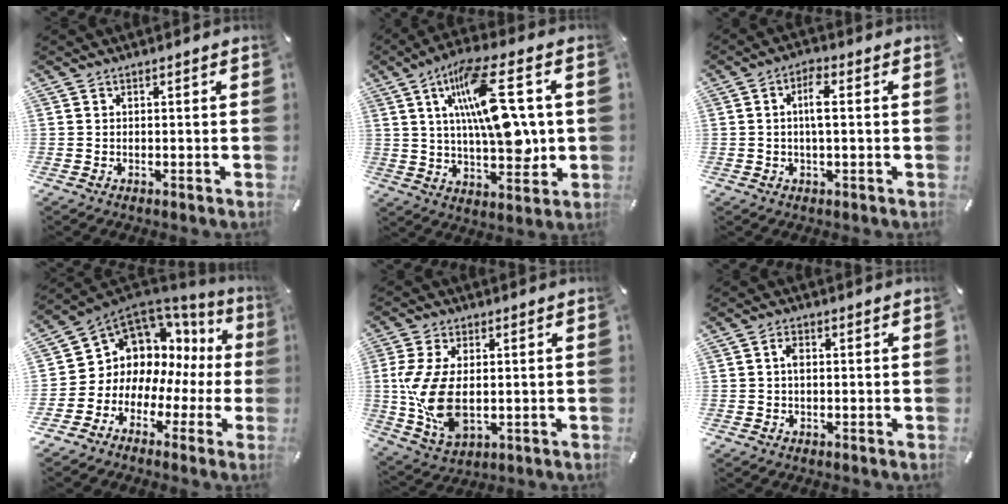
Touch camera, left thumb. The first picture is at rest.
{"total": 19.8, "force": [4.8, 7.7, 17.6], "torque": [-0.305, -0.012, 0.070]}
{"total": 5.2, "force": [0.5, 1.9, 4.9], "torque": [-0.088, 0.008, 0.005]}
{"total": 8.9, "force": [3.2, 8.0, 2.0], "torque": [-0.054, -0.053, 0.071]}
{"total": 12.7, "force": [0.0, 7.3, 10.4], "torque": [-0.244, -0.014, 0.001]}
{"total": 2.0, "force": [0.1, 1.0, 1.7], "torque": [-0.034, 0.002, 0.000]}